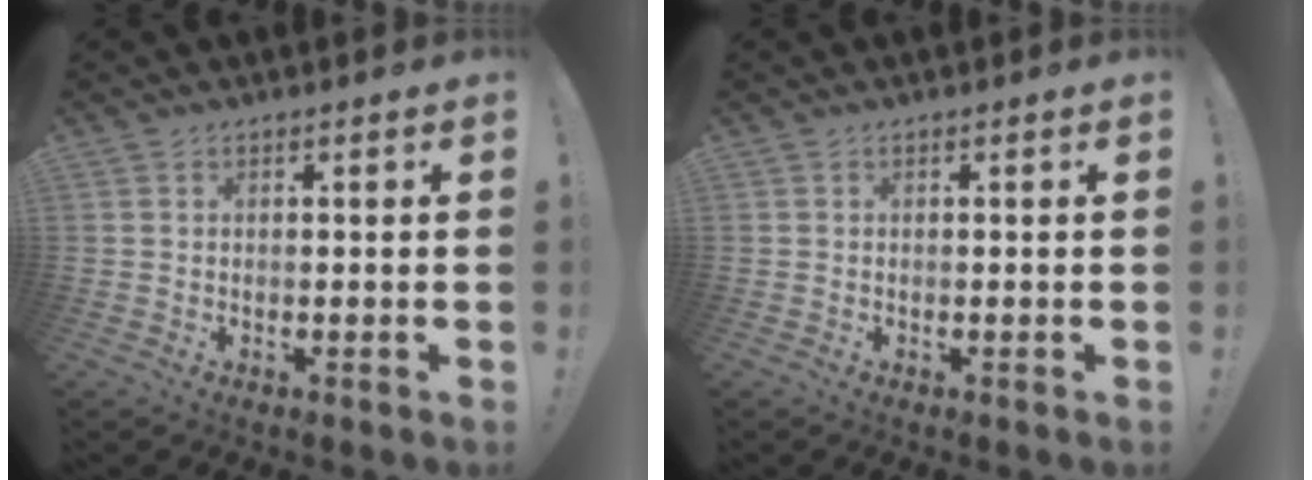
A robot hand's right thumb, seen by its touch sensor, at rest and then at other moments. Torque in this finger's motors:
{"motor_torque": [0.00, 0.00, 0.00, 0.00, 0.00]}